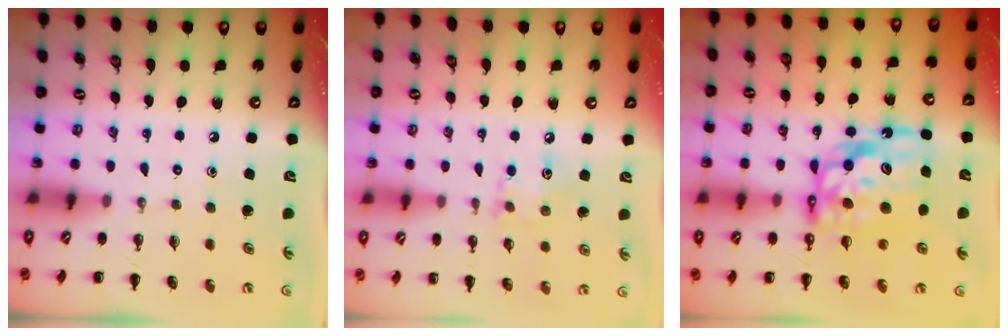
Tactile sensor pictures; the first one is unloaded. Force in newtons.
{"total": 7.0, "press": 7.0, "slide": 0.7}
{"total": 14.0, "press": 13.5, "slide": 3.8}